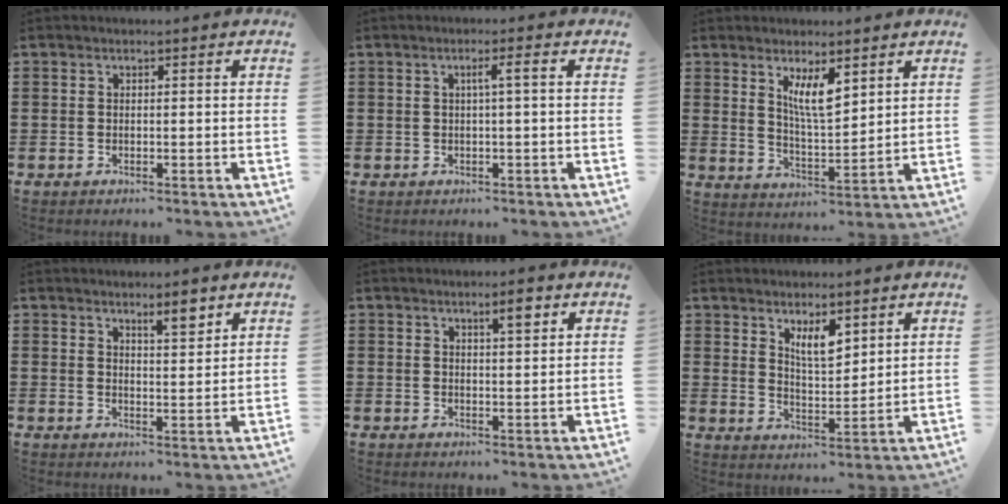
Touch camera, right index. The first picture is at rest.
{"total": 2.3, "force": [0.1, -0.1, 2.3], "torque": [-0.040, -0.001, -0.002]}
{"total": 6.2, "force": [3.5, 1.7, 4.9], "torque": [-0.096, -0.007, 0.058]}
{"total": 3.8, "force": [2.9, 0.8, 2.3], "torque": [-0.032, -0.002, 0.049]}
{"total": 3.2, "force": [2.0, 0.6, 2.5], "torque": [-0.035, 0.000, 0.029]}
{"total": 5.1, "force": [3.2, 1.8, 3.4], "torque": [-0.066, -0.005, 0.055]}